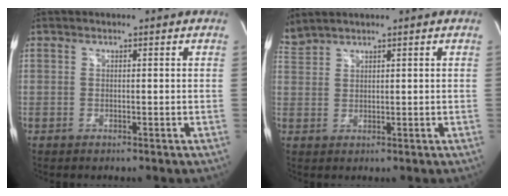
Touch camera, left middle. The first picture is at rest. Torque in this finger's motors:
{"motor_torque": [0.46, -0.65, 0.07, 0.11]}